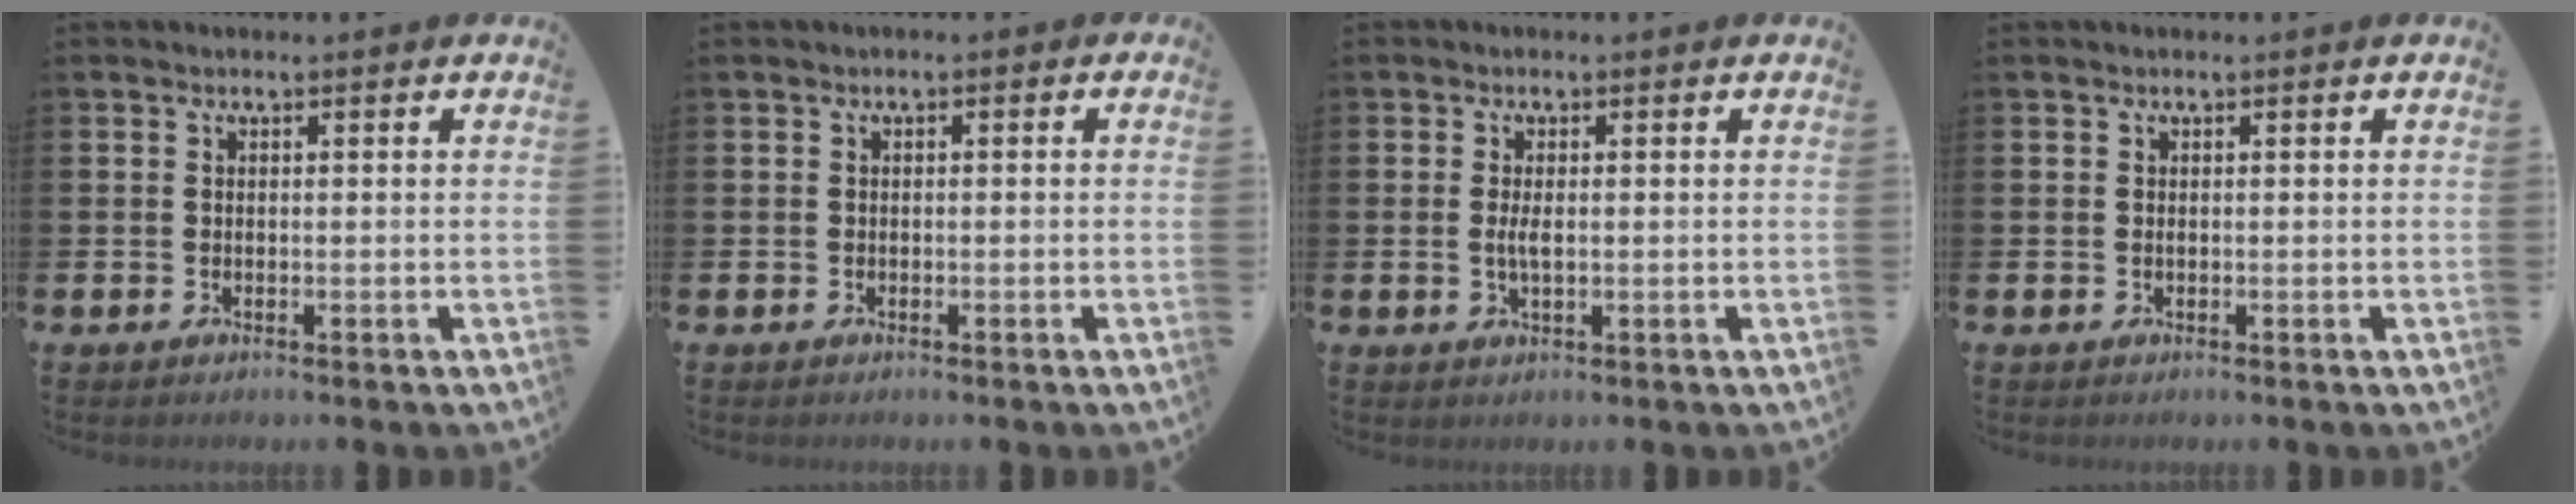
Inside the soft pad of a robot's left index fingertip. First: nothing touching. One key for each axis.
{"total": 0.6, "fx": -0.3, "fy": 0.4, "fz": 0.2, "tx": -0.002, "ty": 0.003, "tz": -0.009}
{"total": 2.2, "fx": 0.0, "fy": 0.8, "fz": 2.0, "tx": -0.035, "ty": 0.001, "tz": -0.003}
{"total": 0.0}